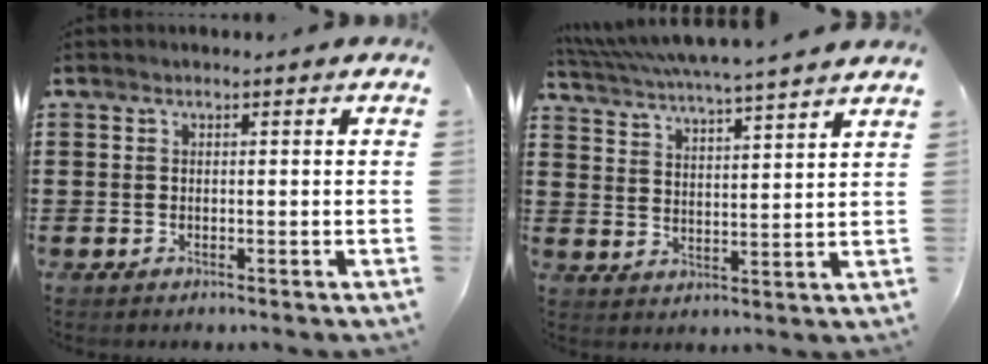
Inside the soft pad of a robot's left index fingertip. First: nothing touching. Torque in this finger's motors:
{"motor_torque": [1.26, -0.87, 0.38, 0.21]}